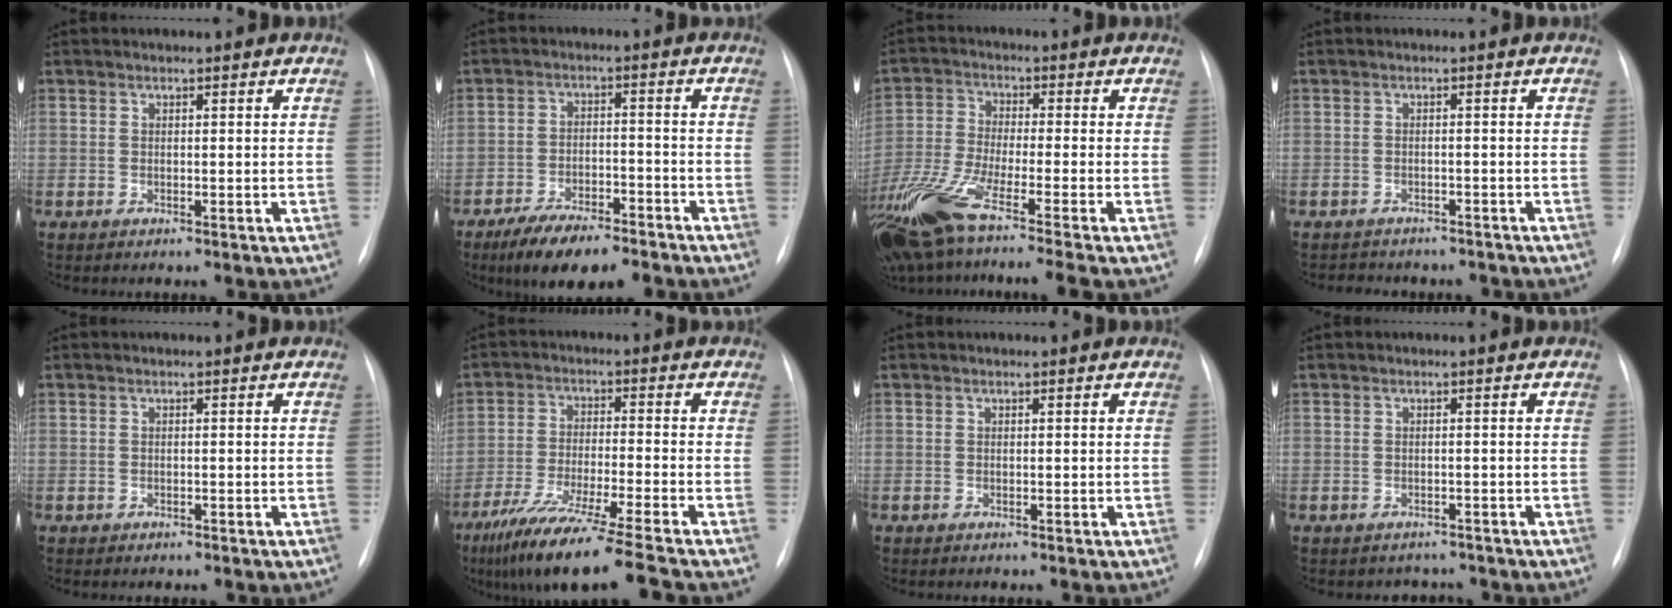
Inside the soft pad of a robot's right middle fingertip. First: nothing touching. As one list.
[{"total": 9.9, "force": [-7.7, 3.0, 5.4], "torque": [-0.087, -0.012, -0.131]}, {"total": 15.7, "force": [-10.8, 0.2, 11.4], "torque": [-0.257, -0.046, -0.201]}, {"total": 6.7, "force": [-5.9, 2.8, 1.4], "torque": [-0.021, 0.009, -0.067]}, {"total": 0.0}, {"total": 15.1, "force": [-11.7, -1.1, 9.5], "torque": [-0.174, -0.050, -0.196]}, {"total": 0.0}, {"total": 2.3, "force": [-1.9, 1.1, -0.4], "torque": [0.002, 0.009, -0.025]}]